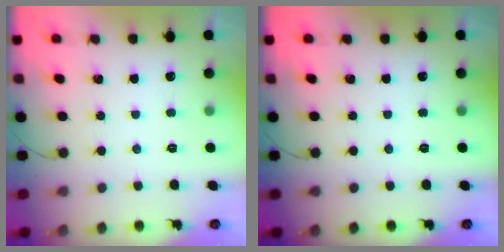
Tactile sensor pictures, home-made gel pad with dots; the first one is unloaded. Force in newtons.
{"total": 0.0}